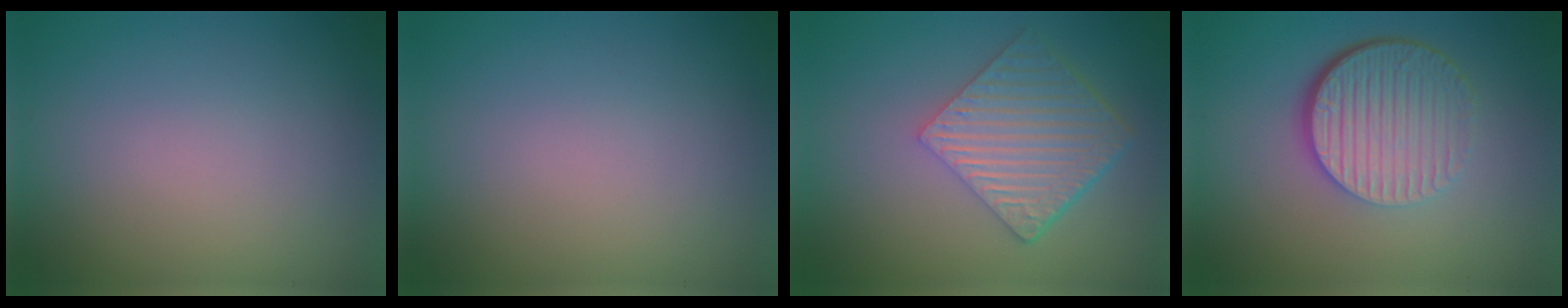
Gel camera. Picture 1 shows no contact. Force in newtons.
{"total": 0.0}
{"total": 6.5, "press": 4.5, "slide": 4.7}
{"total": 6.7, "press": 4.4, "slide": 5.0}